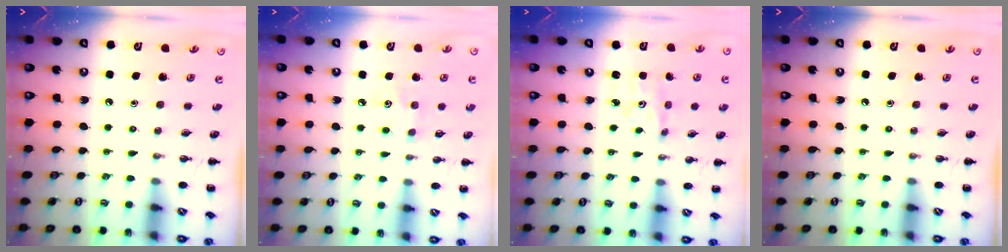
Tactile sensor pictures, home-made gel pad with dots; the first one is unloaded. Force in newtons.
{"total": 4.3, "press": 4.1, "slide": 1.1}
{"total": 2.4, "press": 2.3, "slide": 0.8}
{"total": 0.0}